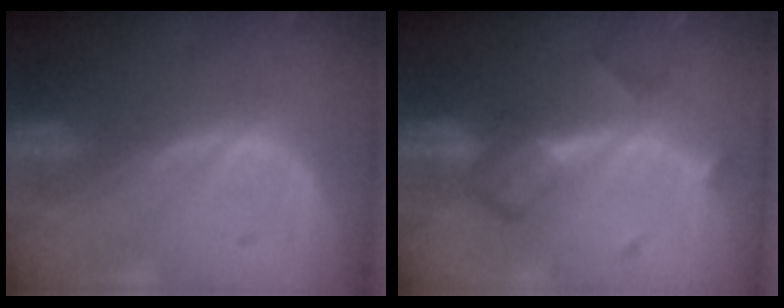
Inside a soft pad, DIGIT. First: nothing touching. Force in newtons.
{"total": 6.0, "press": 5.2, "slide": 3.0}